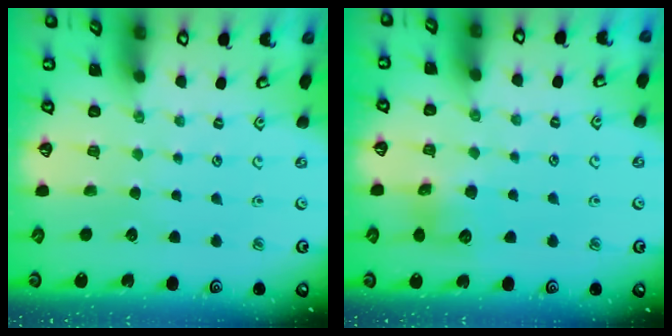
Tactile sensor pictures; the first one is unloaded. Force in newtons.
{"total": 6.6, "press": 6.6, "slide": 0.8}